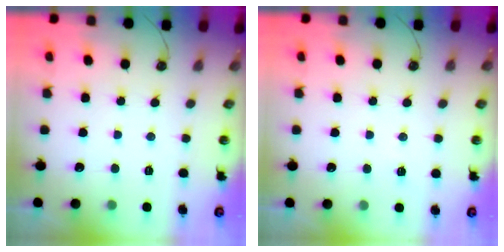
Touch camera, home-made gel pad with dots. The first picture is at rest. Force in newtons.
{"total": 3.3, "press": 2.8, "slide": 1.7}